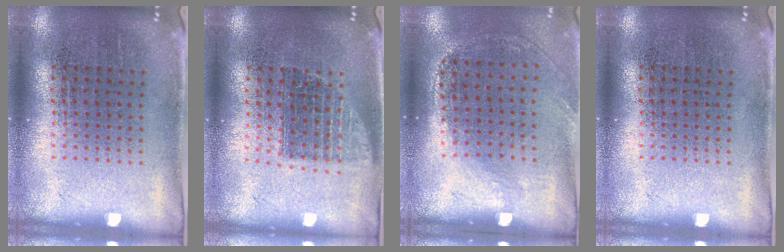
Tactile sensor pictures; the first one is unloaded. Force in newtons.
{"total": 1.3, "press": 1.1, "slide": 0.8}
{"total": 1.4, "press": 1.0, "slide": 1.0}
{"total": 0.0}